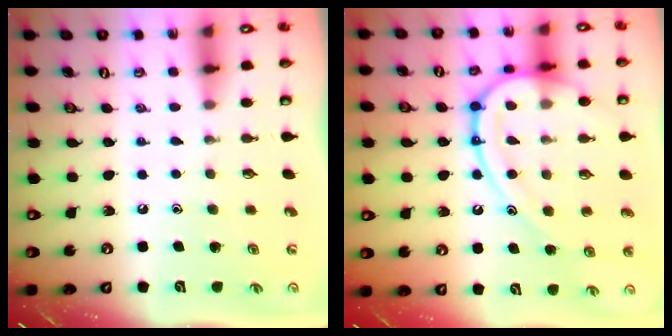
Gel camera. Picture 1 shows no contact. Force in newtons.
{"total": 17.9, "press": 17.8, "slide": 2.1}